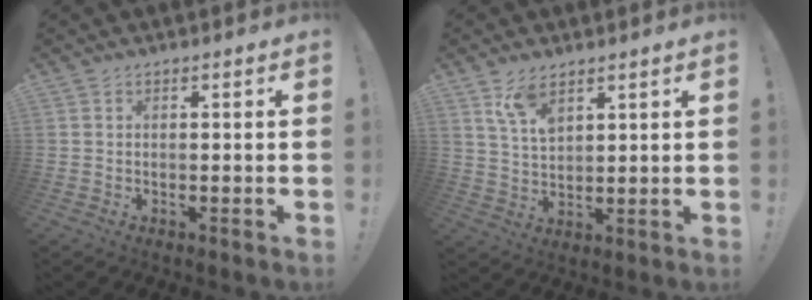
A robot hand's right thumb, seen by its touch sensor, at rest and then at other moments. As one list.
[{"total": 8.0, "force": [5.6, 3.6, 4.5], "torque": [-0.084, -0.025, 0.104]}]